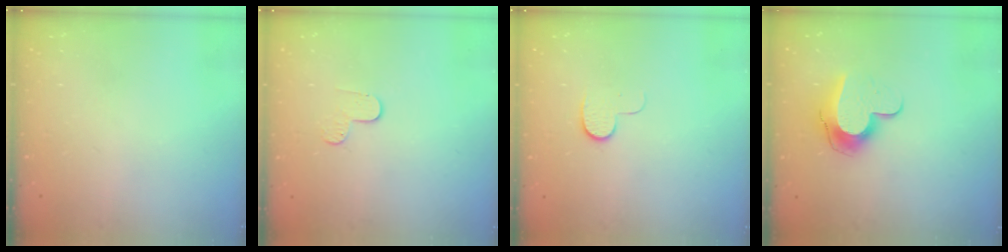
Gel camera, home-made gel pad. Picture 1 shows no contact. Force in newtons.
{"total": 3.8, "press": 3.8, "slide": 0.3}
{"total": 5.5, "press": 5.4, "slide": 0.8}
{"total": 10.9, "press": 10.9, "slide": 1.1}